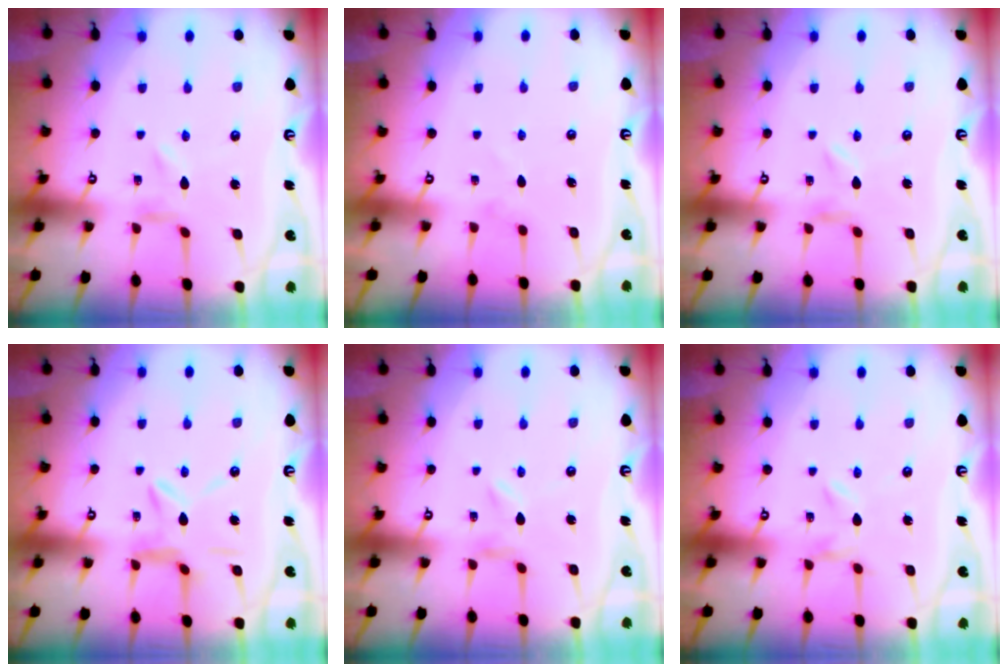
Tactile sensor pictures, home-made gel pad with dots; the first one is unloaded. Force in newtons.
{"total": 1.2, "press": 1.1, "slide": 0.3}
{"total": 1.0, "press": 1.0, "slide": 0.3}
{"total": 6.6, "press": 6.6, "slide": 0.4}
{"total": 1.0, "press": 1.0, "slide": 0.3}
{"total": 0.0}